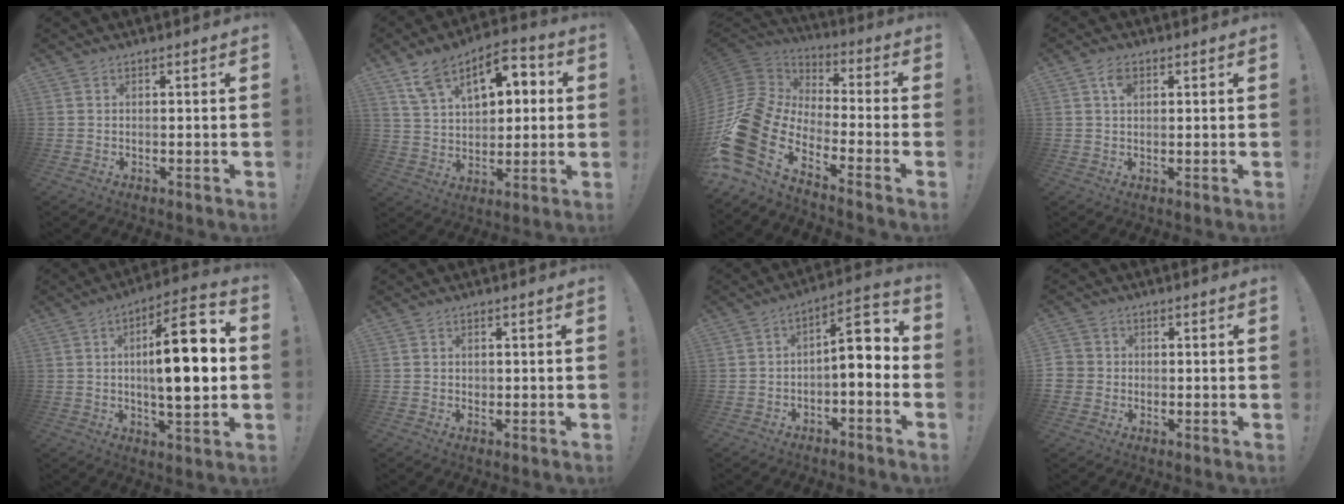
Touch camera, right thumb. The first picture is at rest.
{"total": 14.8, "force": [6.6, 9.1, 9.8], "torque": [-0.147, -0.020, 0.115]}
{"total": 19.4, "force": [-10.4, 10.1, 12.8], "torque": [-0.264, 0.018, -0.163]}
{"total": 3.7, "force": [1.5, 2.3, 2.5], "torque": [-0.039, 0.000, 0.024]}
{"total": 17.3, "force": [0.8, 5.3, 16.4], "torque": [-0.255, -0.002, -0.002]}
{"total": 0.9, "force": [-0.1, 0.9, 0.2], "torque": [0.002, 0.001, -0.003]}
{"total": 7.6, "force": [-0.7, 3.0, 7.0], "torque": [-0.086, -0.006, -0.017]}
{"total": 3.8, "force": [-0.6, 3.6, 1.0], "torque": [-0.015, 0.011, -0.009]}